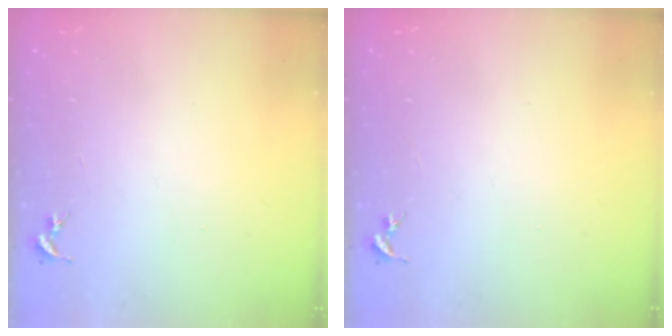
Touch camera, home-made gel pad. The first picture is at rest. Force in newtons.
{"total": 0.0}